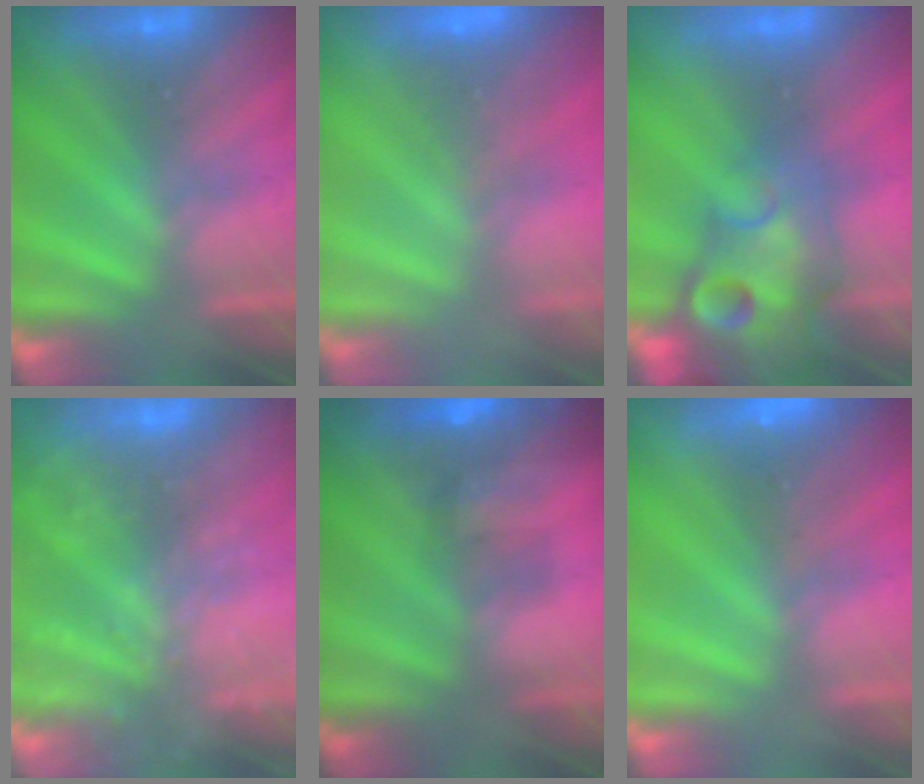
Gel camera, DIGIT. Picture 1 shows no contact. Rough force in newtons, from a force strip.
{"total": 7.6}
{"total": 9.5}
{"total": 8.7}
{"total": 4.2}
{"total": 2.6}